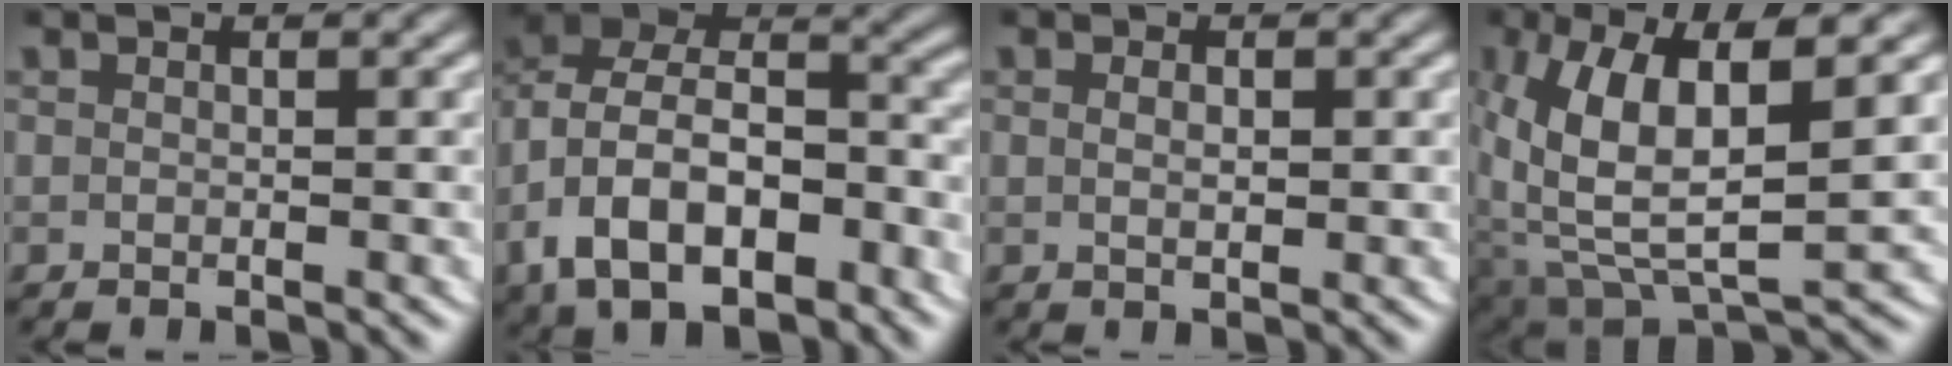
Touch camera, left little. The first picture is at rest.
{"total": 12.1, "force": [-1.2, 9.3, 7.6], "torque": [-0.154, -0.020, -0.022]}
{"total": 0.8, "force": [0.2, 0.0, 0.8], "torque": [-0.011, -0.006, 0.009]}
{"total": 11.2, "force": [-0.1, 6.5, 9.1], "torque": [-0.189, -0.035, 0.022]}